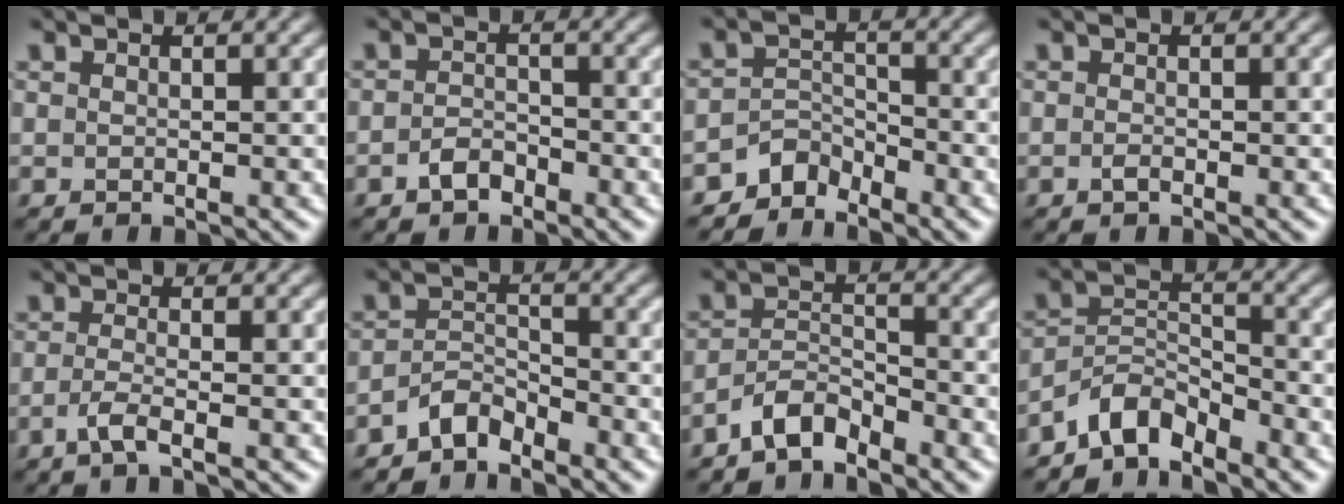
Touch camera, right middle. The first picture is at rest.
{"total": 1.9, "force": [-1.3, 1.1, 1.0], "torque": [-0.018, 0.005, -0.026]}
{"total": 2.8, "force": [-2.5, 1.2, 0.4], "torque": [-0.002, 0.011, -0.055]}
{"total": 0.7, "force": [-0.4, 0.2, 0.6], "torque": [-0.013, -0.001, -0.008]}
{"total": 2.0, "force": [-1.1, 0.4, 1.7], "torque": [-0.035, -0.002, -0.030]}
{"total": 2.8, "force": [-2.4, 1.0, 1.0], "torque": [-0.017, 0.011, -0.051]}
{"total": 3.3, "force": [-2.8, 1.2, 1.5], "torque": [-0.026, 0.010, -0.060]}
{"total": 4.2, "force": [-3.6, 1.7, 1.5], "torque": [-0.021, 0.007, -0.079]}